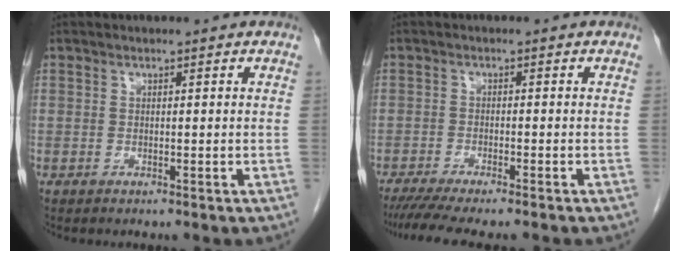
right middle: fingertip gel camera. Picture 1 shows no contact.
{"total": 8.8, "force": [-7.5, 0.6, 4.6], "torque": [-0.064, -0.016, -0.118]}